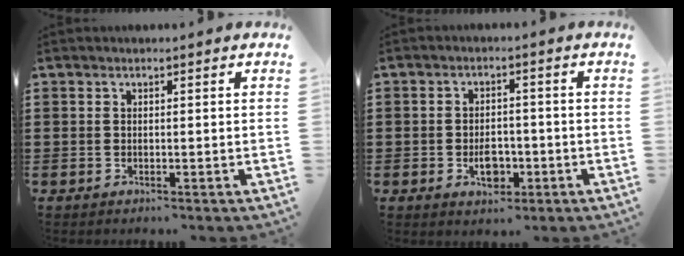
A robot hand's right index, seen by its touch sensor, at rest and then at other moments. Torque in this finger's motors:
{"motor_torque": [2.14, 0.00, 0.14, 0.04]}